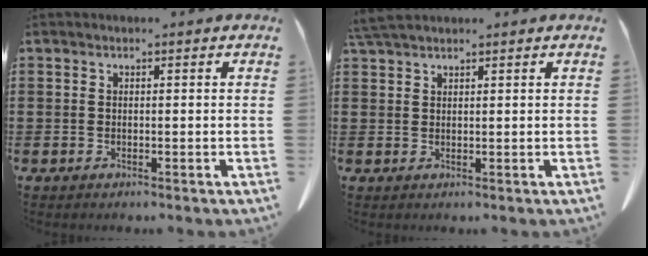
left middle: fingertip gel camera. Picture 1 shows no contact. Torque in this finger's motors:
{"motor_torque": [1.53, 0.62, 0.03, 0.04]}